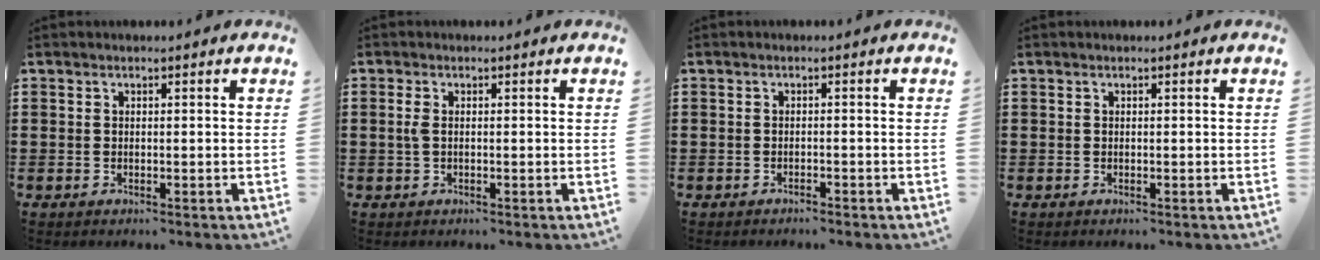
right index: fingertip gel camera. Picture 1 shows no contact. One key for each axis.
{"total": 1.7, "fx": 0.0, "fy": 0.7, "fz": 1.6, "tx": -0.046, "ty": -0.004, "tz": -0.006}
{"total": 0.8, "fx": -0.8, "fy": -0.1, "fz": 0.1, "tx": -0.005, "ty": -0.002, "tz": -0.015}
{"total": 0.0}